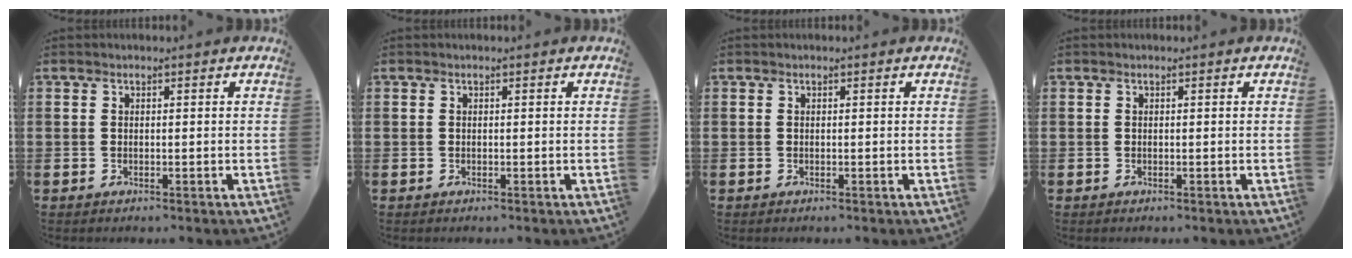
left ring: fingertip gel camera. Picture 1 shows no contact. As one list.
[{"total": 0.0}, {"total": 0.0}, {"total": 0.0}]